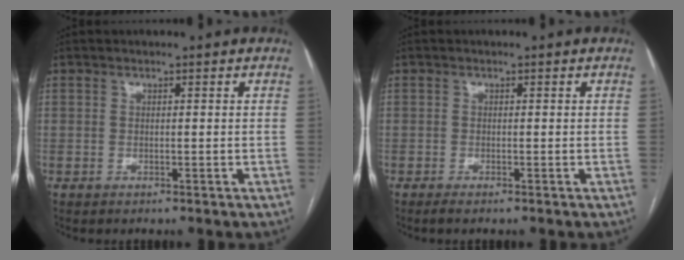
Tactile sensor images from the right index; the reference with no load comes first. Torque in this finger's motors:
{"motor_torque": [0.12, -0.10, 0.13, 0.01]}